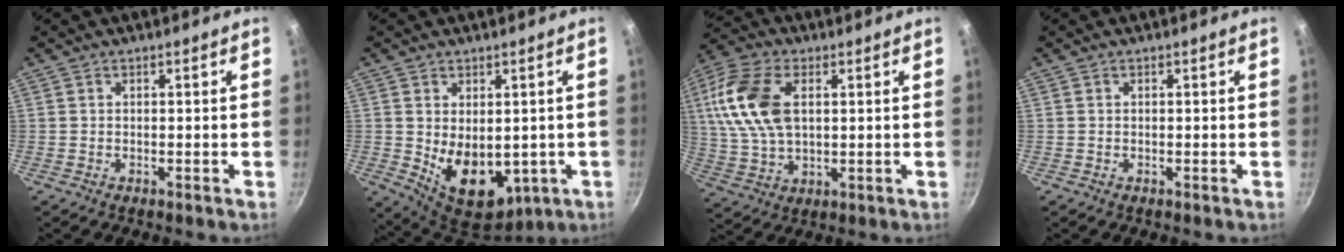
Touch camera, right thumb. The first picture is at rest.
{"total": 13.1, "force": [-1.1, 8.7, 9.7], "torque": [-0.125, -0.025, 0.013]}
{"total": 15.1, "force": [3.4, 9.0, 11.6], "torque": [-0.223, 0.000, 0.064]}
{"total": 0.0}